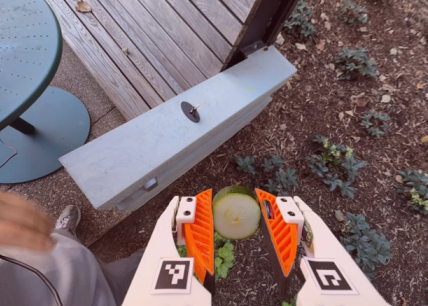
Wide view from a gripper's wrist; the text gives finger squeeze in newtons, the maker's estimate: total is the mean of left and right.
{"total": 10.5, "left": 10.5, "right": 10.5}